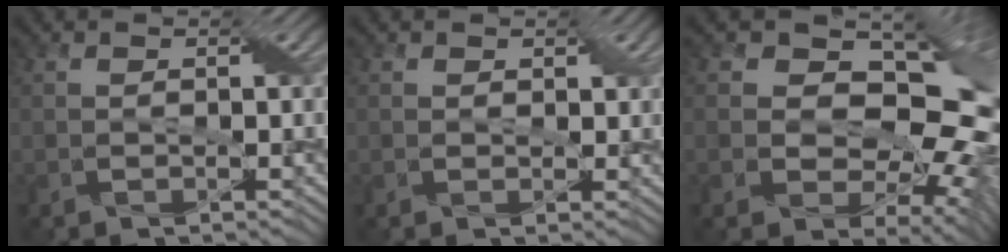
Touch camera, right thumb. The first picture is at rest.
{"total": 1.0, "force": [0.6, 0.8, 0.2], "torque": [0.000, 0.004, 0.003]}
{"total": 15.1, "force": [2.6, 10.0, 11.0], "torque": [-0.160, 0.008, 0.048]}